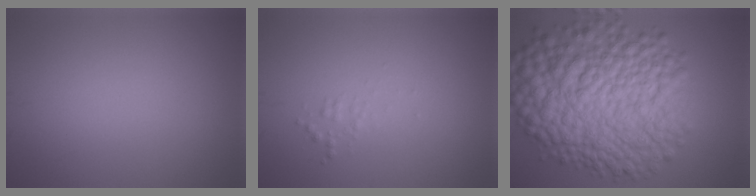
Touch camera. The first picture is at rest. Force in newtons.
{"total": 0.7, "press": 0.7, "slide": 0.0}
{"total": 13.4, "press": 13.4, "slide": 0.2}